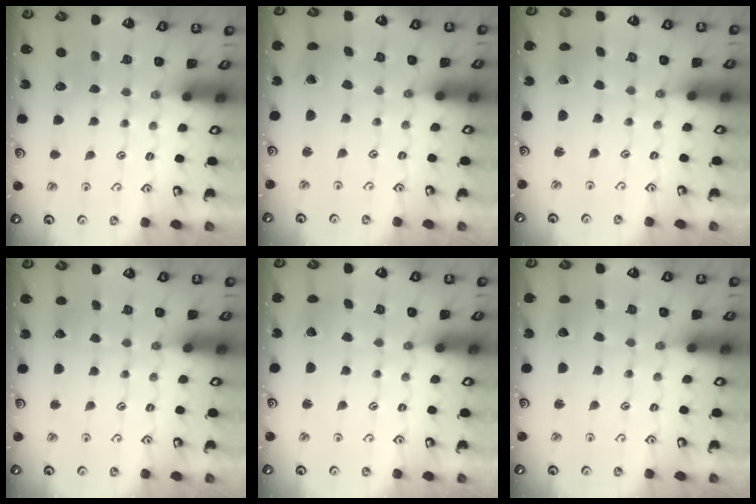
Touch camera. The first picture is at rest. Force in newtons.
{"total": 1.6, "press": 1.6, "slide": 0.2}
{"total": 0.9, "press": 0.8, "slide": 0.4}
{"total": 2.0, "press": 2.0, "slide": 0.1}
{"total": 2.7, "press": 2.7, "slide": 0.5}
{"total": 2.8, "press": 2.8, "slide": 0.2}